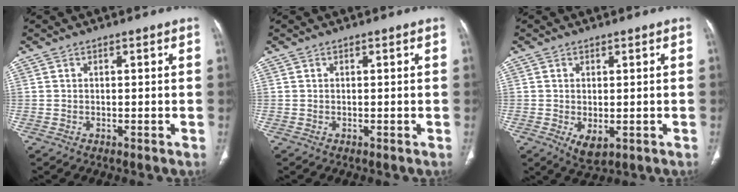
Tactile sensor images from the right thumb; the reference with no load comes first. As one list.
[{"total": 0.0}, {"total": 4.0, "force": [-1.0, 2.1, 3.2], "torque": [-0.052, -0.011, -0.003]}]